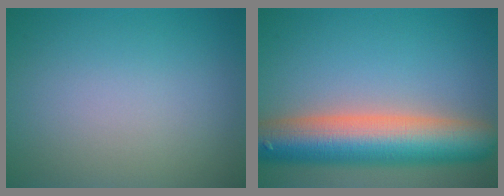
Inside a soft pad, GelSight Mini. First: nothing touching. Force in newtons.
{"total": 10.8, "press": 10.8, "slide": 0.6}